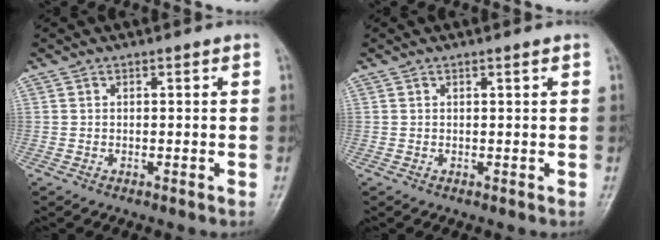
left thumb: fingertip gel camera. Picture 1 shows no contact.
{"total": 0.5, "force": [0.3, 0.0, 0.4], "torque": [-0.010, -0.001, 0.007]}